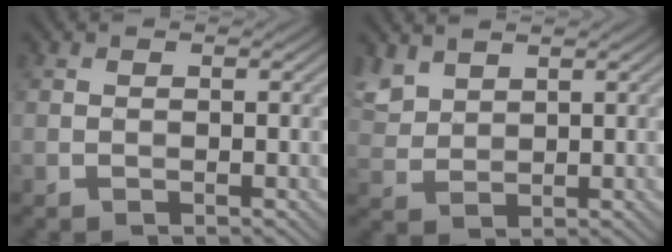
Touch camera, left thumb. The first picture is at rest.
{"total": 4.0, "force": [2.8, 2.1, 1.9], "torque": [-0.058, 0.003, 0.066]}